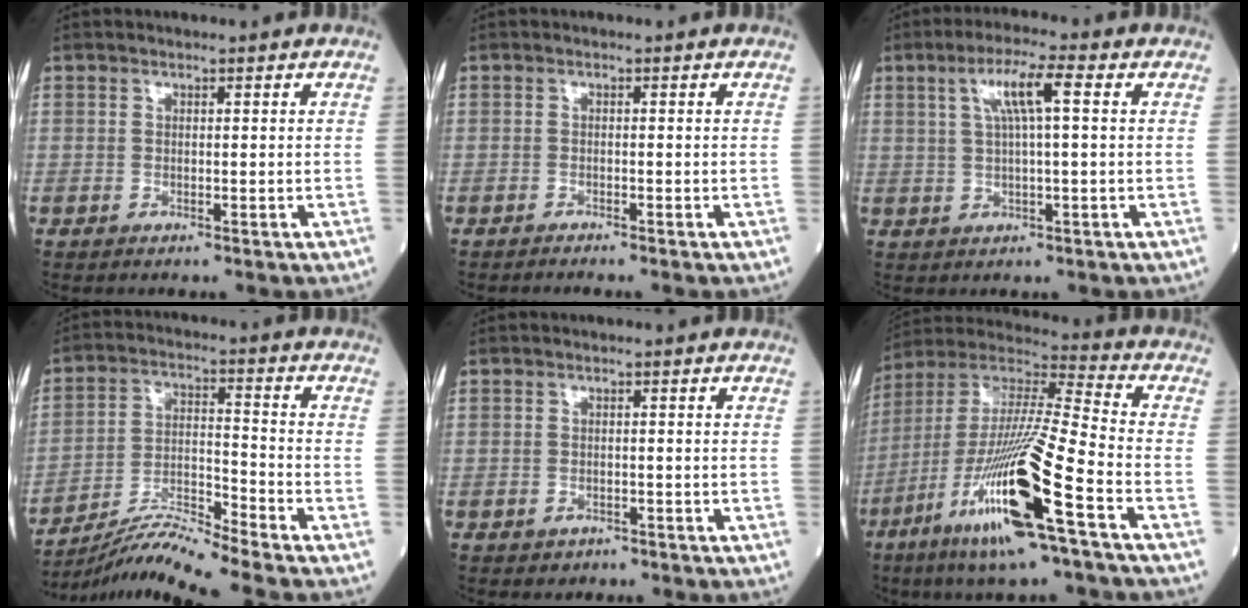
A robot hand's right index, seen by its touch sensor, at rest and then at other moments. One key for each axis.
{"total": 1.3, "fx": -1.2, "fy": -0.3, "fz": 0.4, "tx": -0.005, "ty": 0.003, "tz": -0.017}
{"total": 6.2, "fx": 1.8, "fy": 0.4, "fz": 6.0, "tx": -0.112, "ty": 0.015, "tz": 0.034}
{"total": 9.5, "fx": -8.6, "fy": -2.6, "fz": 2.9, "tx": -0.058, "ty": -0.002, "tz": -0.158}
{"total": 1.3, "fx": -0.8, "fy": 1.0, "fz": 0.2, "tx": -0.002, "ty": 0.003, "tz": -0.008}
{"total": 20.9, "fx": -9.0, "fy": 0.3, "fz": 18.8, "tx": -0.397, "ty": -0.041, "tz": -0.176}